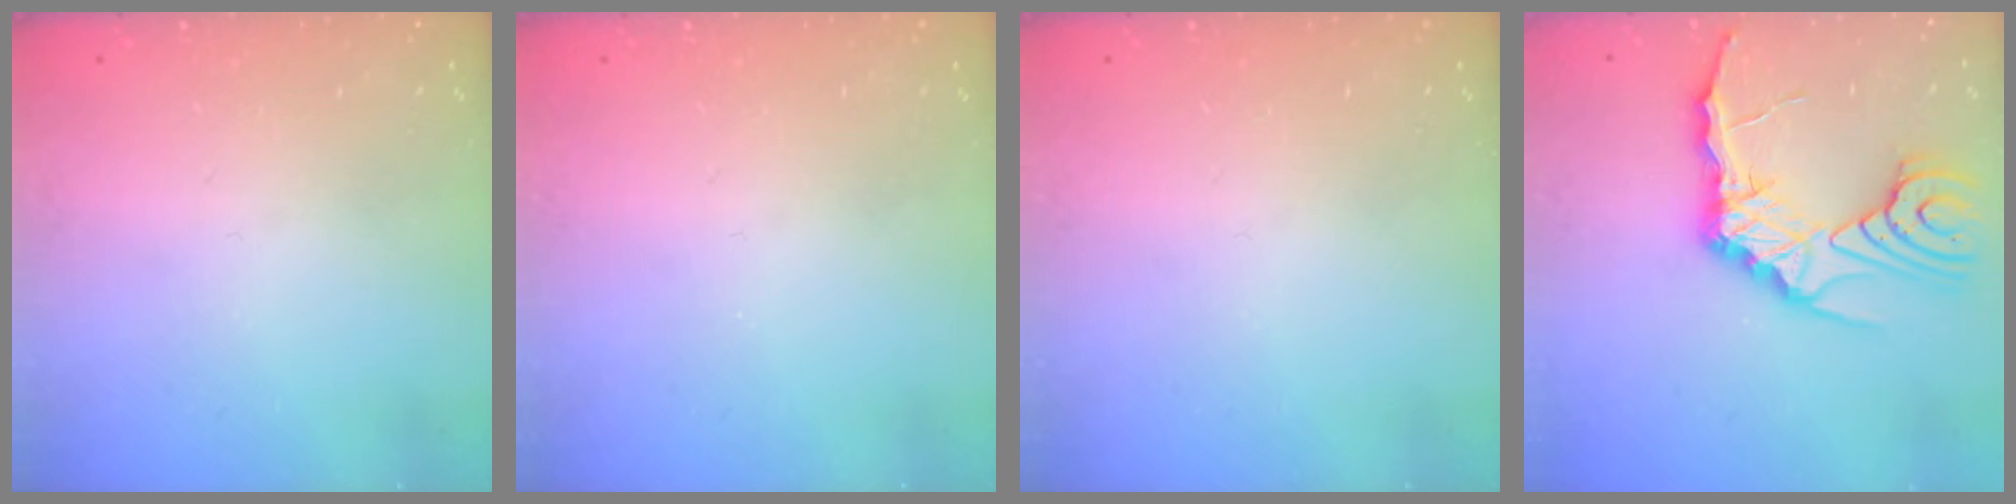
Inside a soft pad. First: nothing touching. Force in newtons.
{"total": 0.0}
{"total": 0.0}
{"total": 15.1, "press": 15.1, "slide": 0.9}